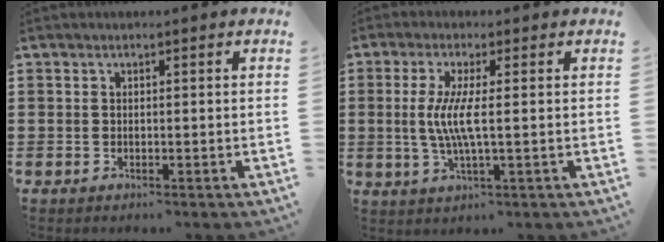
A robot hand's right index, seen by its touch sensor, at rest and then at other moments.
{"total": 5.5, "force": [0.1, 0.2, 5.5], "torque": [-0.116, -0.012, -0.006]}